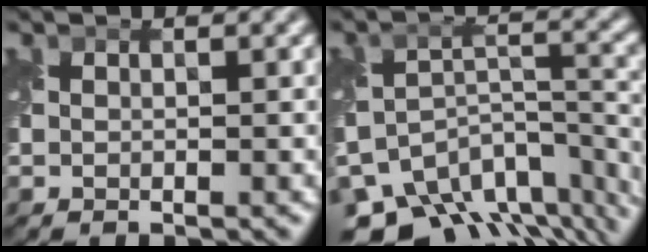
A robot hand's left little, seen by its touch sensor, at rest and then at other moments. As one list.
[{"total": 11.3, "force": [-9.0, 5.1, 4.6], "torque": [-0.085, -0.010, -0.107]}]